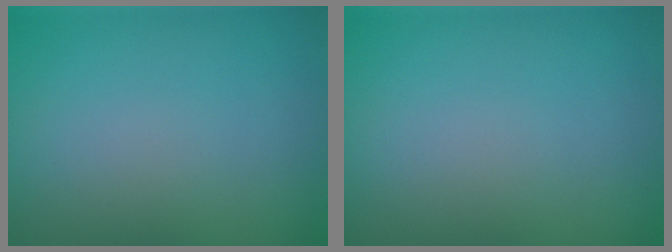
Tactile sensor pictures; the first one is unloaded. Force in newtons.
{"total": 0.0}